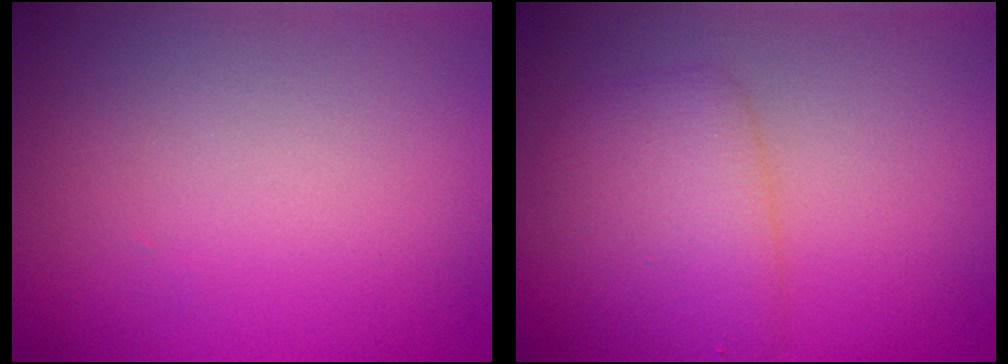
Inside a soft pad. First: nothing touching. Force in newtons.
{"total": 3.3, "press": 3.3, "slide": 0.1}